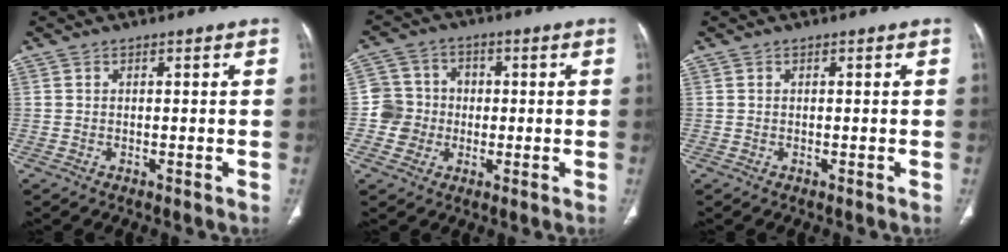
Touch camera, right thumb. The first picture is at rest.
{"total": 7.2, "force": [-0.9, 7.0, 1.1], "torque": [0.014, 0.019, -0.023]}
{"total": 0.0}